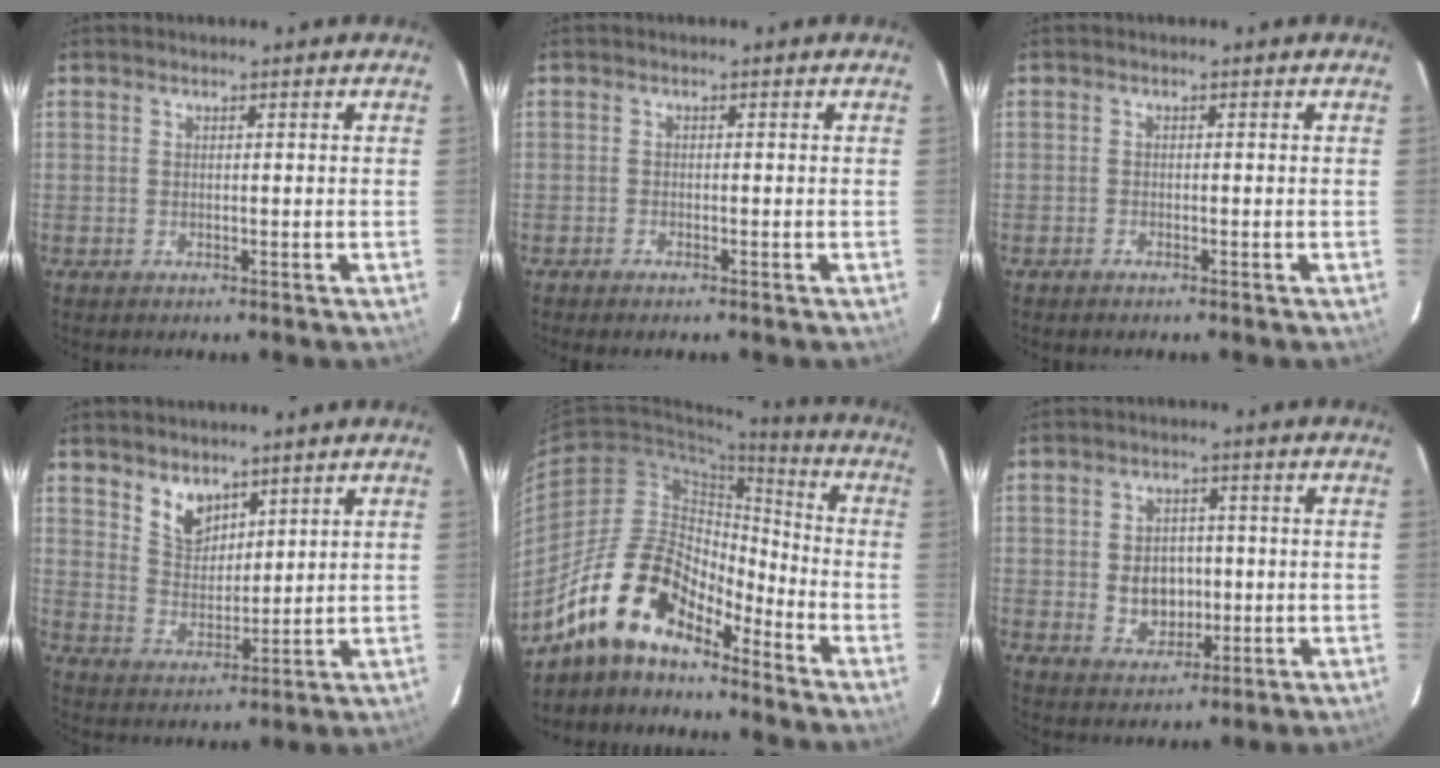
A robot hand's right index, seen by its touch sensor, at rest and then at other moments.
{"total": 1.0, "force": [-0.9, 0.1, 0.5], "torque": [-0.018, 0.000, -0.021]}
{"total": 0.7, "force": [-0.7, 0.1, 0.3], "torque": [-0.011, 0.000, -0.017]}
{"total": 6.3, "force": [4.6, 3.5, 2.4], "torque": [-0.035, 0.004, 0.093]}
{"total": 15.8, "force": [-12.5, 5.5, 7.9], "torque": [-0.146, 0.005, -0.237]}
{"total": 6.5, "force": [-0.5, 5.3, 3.7], "torque": [-0.076, 0.007, 0.003]}